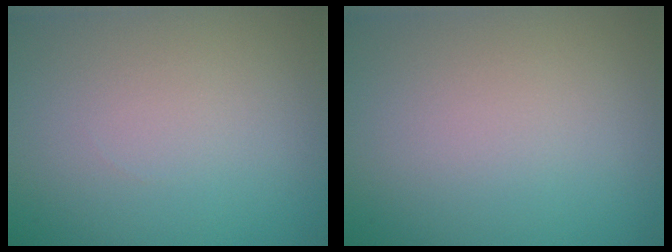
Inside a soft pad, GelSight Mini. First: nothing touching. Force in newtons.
{"total": 0.0}